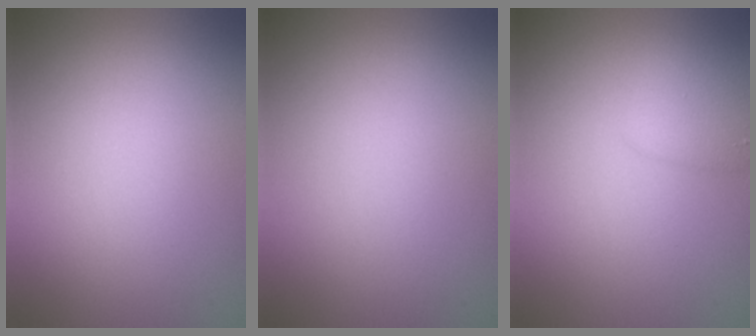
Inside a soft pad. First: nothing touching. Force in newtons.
{"total": 0.0}
{"total": 2.0, "press": 2.0, "slide": 0.0}